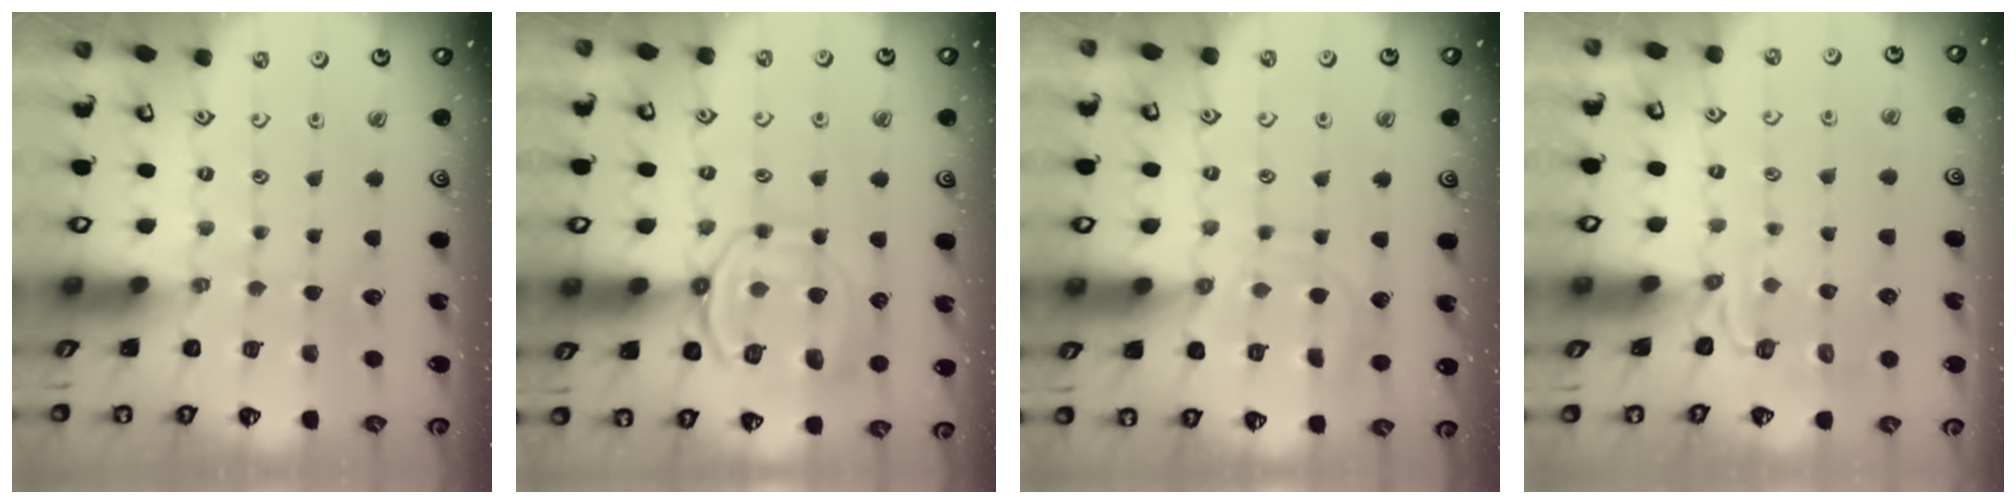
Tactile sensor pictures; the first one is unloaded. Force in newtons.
{"total": 12.3, "press": 12.3, "slide": 1.4}
{"total": 10.5, "press": 10.5, "slide": 0.7}
{"total": 3.3, "press": 2.6, "slide": 2.1}